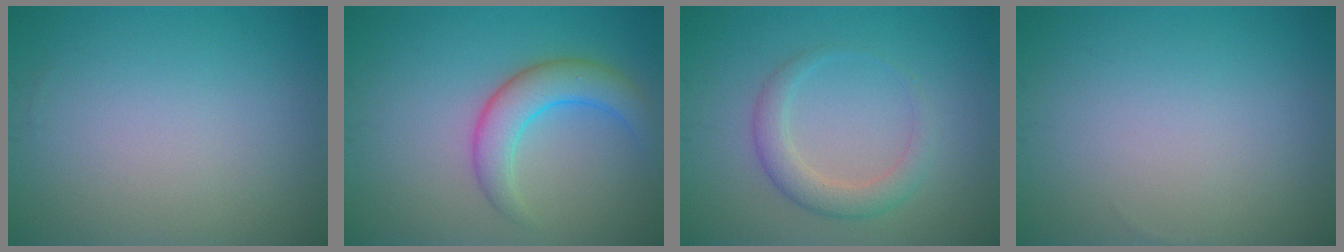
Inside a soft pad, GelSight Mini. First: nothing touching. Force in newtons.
{"total": 4.3, "press": 4.3, "slide": 0.1}
{"total": 2.9, "press": 2.9, "slide": 0.1}
{"total": 0.0}